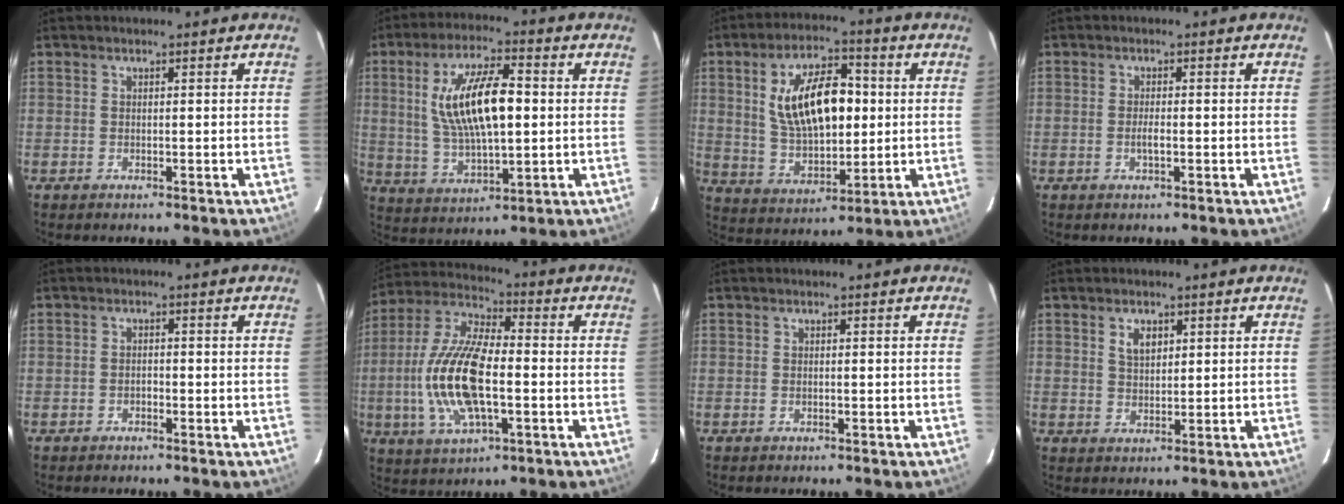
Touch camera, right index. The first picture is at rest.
{"total": 14.7, "force": [2.0, 5.4, 13.6], "torque": [-0.257, 0.007, 0.044]}
{"total": 15.7, "force": [2.6, 7.8, 13.3], "torque": [-0.236, 0.014, 0.060]}
{"total": 1.7, "force": [-0.6, 0.3, 1.6], "torque": [-0.031, -0.002, -0.011]}
{"total": 1.2, "force": [-0.7, 0.7, 0.6], "torque": [-0.012, 0.004, -0.014]}
{"total": 17.3, "force": [-2.7, 7.0, 15.6], "torque": [-0.326, 0.001, -0.054]}
{"total": 0.0}
{"total": 3.5, "force": [1.6, 2.1, 2.3], "torque": [-0.039, 0.004, 0.030]}